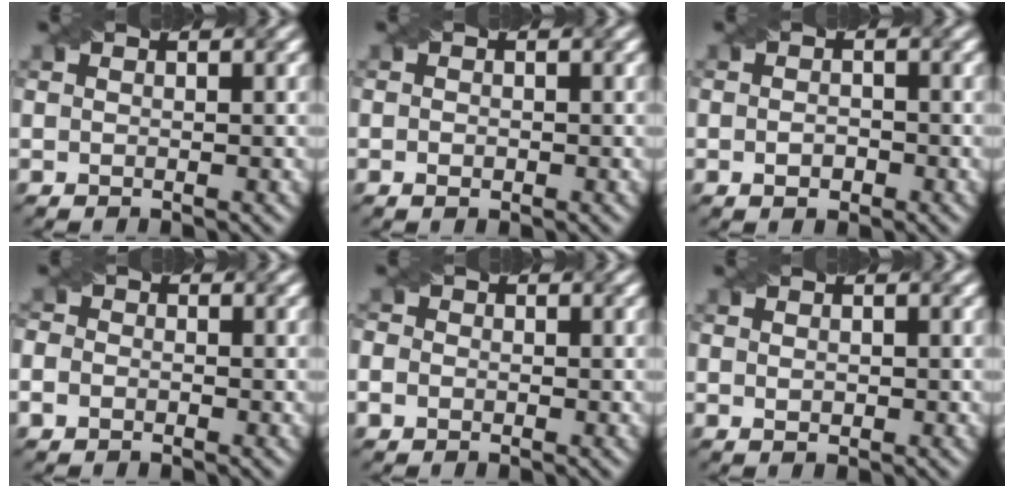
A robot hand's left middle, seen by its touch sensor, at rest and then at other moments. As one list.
[{"total": 0.7, "force": [-0.2, 0.4, 0.5], "torque": [-0.009, 0.000, -0.004]}, {"total": 1.3, "force": [-0.6, 0.8, 0.9], "torque": [-0.019, 0.002, -0.011]}, {"total": 1.8, "force": [-0.6, 1.5, 0.8], "torque": [-0.005, 0.003, -0.016]}, {"total": 1.7, "force": [-0.3, 1.5, 0.6], "torque": [-0.004, 0.003, -0.010]}, {"total": 0.7, "force": [0.0, 0.4, 0.6], "torque": [-0.010, 0.001, 0.002]}]